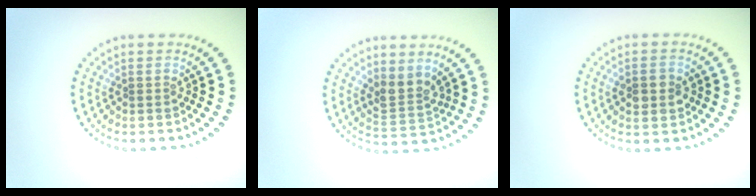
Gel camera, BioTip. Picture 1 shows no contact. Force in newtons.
{"total": 2.5, "press": 1.8, "slide": 1.7}
{"total": 2.9, "press": 2.9, "slide": 0.1}